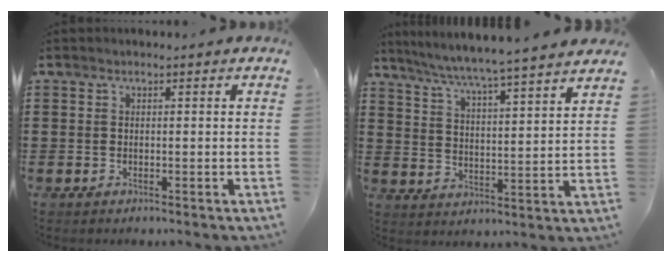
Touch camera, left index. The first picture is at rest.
{"total": 5.4, "force": [4.9, -1.1, 1.9], "torque": [-0.060, -0.042, 0.076]}